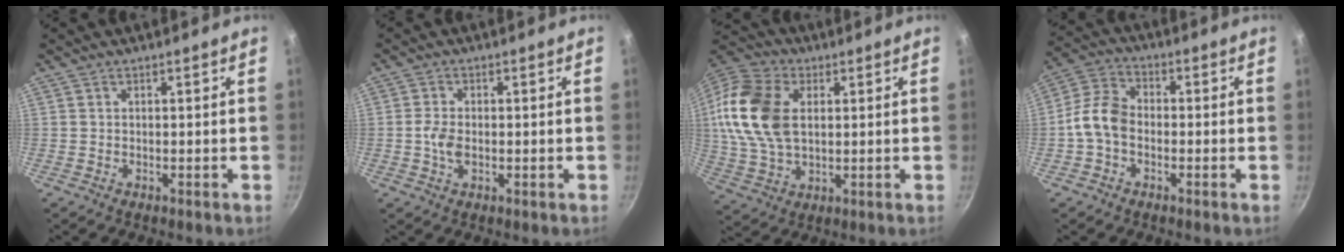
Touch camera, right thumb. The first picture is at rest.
{"total": 3.8, "force": [-0.4, 2.3, 3.0], "torque": [-0.060, 0.004, -0.010]}
{"total": 17.7, "force": [2.9, 11.6, 13.0], "torque": [-0.250, 0.008, 0.050]}
{"total": 8.0, "force": [-1.8, 5.7, 5.3], "torque": [-0.094, 0.032, -0.051]}